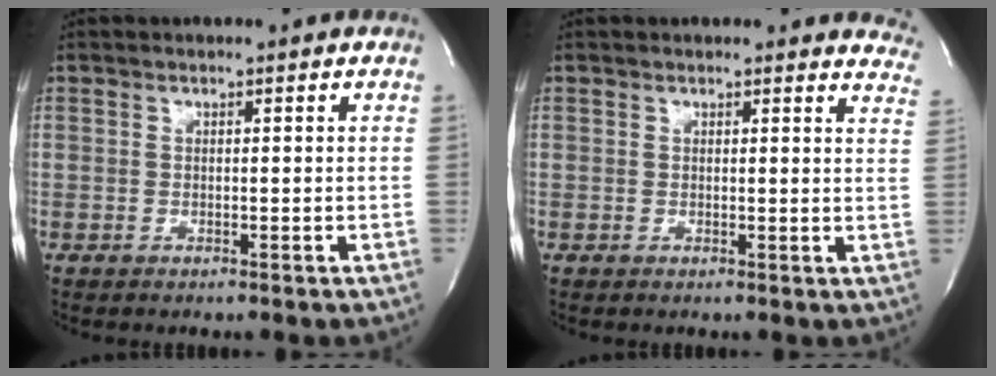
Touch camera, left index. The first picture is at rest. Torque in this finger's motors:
{"motor_torque": [0.34, -0.38, 0.04, -0.03]}